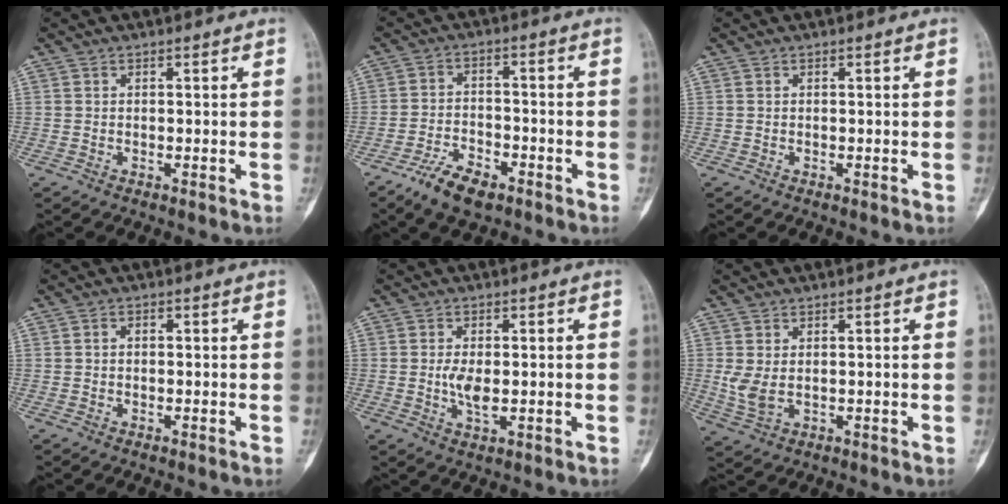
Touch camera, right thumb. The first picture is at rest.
{"total": 7.6, "force": [-5.1, 3.3, 4.5], "torque": [-0.081, 0.020, -0.094]}
{"total": 0.0}
{"total": 0.8, "force": [0.0, 0.6, 0.6], "torque": [-0.008, 0.003, -0.003]}
{"total": 4.3, "force": [-0.2, 2.1, 3.8], "torque": [-0.075, -0.007, -0.005]}
{"total": 4.3, "force": [0.6, 2.4, 3.5], "torque": [-0.077, -0.005, 0.020]}